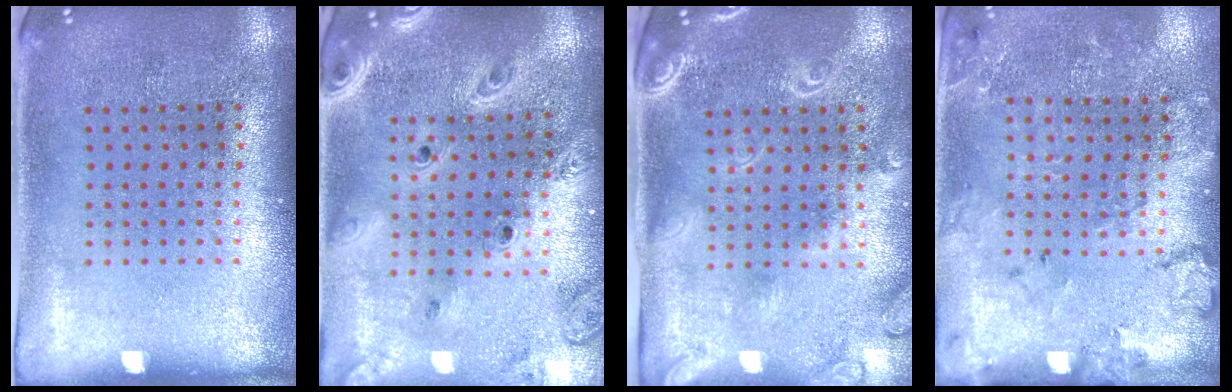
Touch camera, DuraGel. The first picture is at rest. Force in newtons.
{"total": 2.9, "press": 2.5, "slide": 1.6}
{"total": 2.4, "press": 1.9, "slide": 1.4}
{"total": 1.7, "press": 1.6, "slide": 0.5}